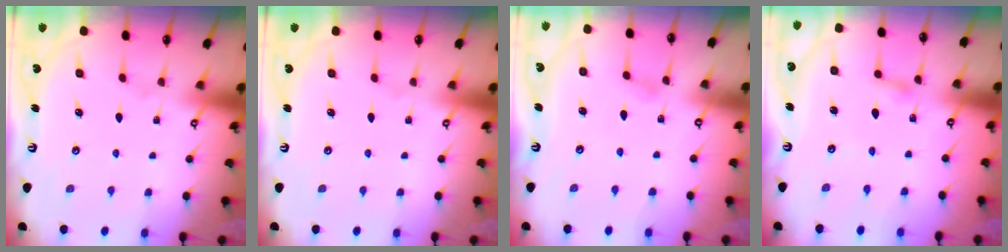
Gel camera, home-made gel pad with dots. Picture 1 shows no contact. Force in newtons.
{"total": 0.0}
{"total": 2.4, "press": 2.4, "slide": 0.3}
{"total": 1.7, "press": 1.7, "slide": 0.2}